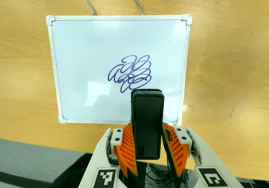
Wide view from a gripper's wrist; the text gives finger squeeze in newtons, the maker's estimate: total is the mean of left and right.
{"total": 4.2, "left": 2.7, "right": 5.6}